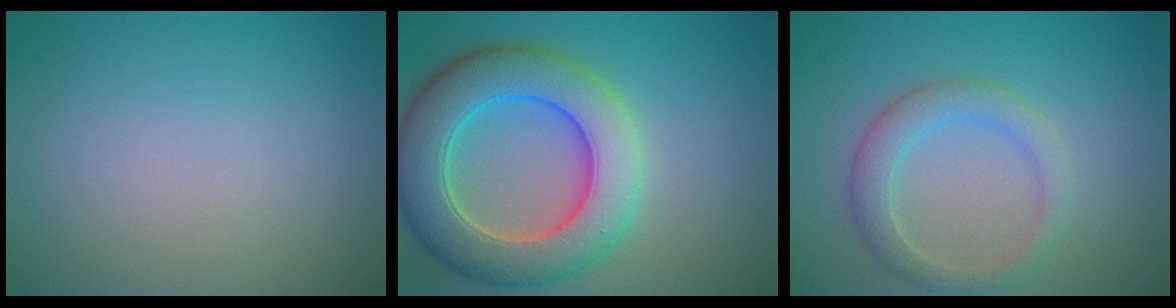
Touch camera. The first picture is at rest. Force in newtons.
{"total": 9.4, "press": 9.4, "slide": 0.5}
{"total": 3.1, "press": 3.1, "slide": 0.1}